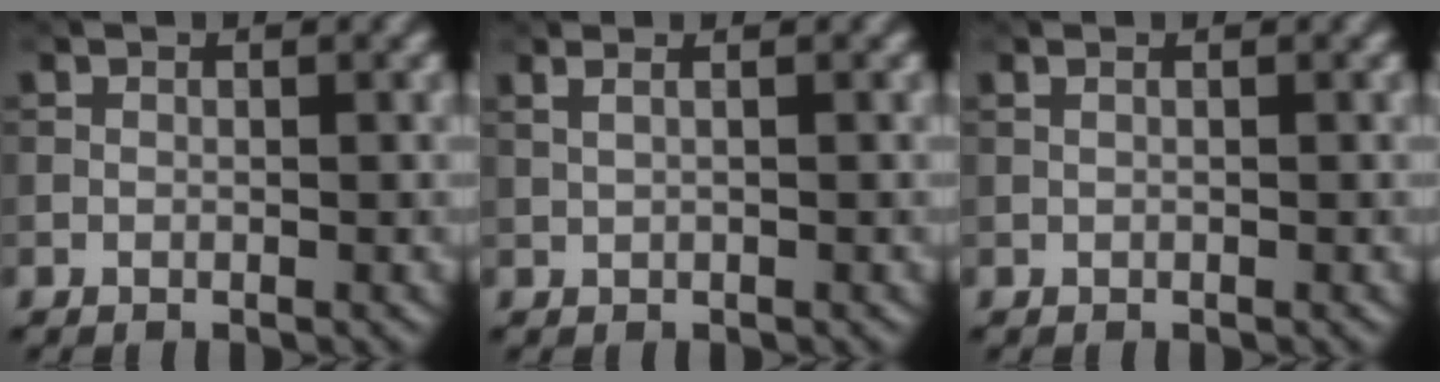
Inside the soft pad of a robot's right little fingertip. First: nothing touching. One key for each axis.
{"total": 2.9, "fx": 1.6, "fy": 1.4, "fz": 2.0, "tx": -0.027, "ty": 0.021, "tz": -0.001}
{"total": 0.9, "fx": 0.5, "fy": 0.4, "fz": 0.7, "tx": -0.006, "ty": -0.006, "tz": -0.002}